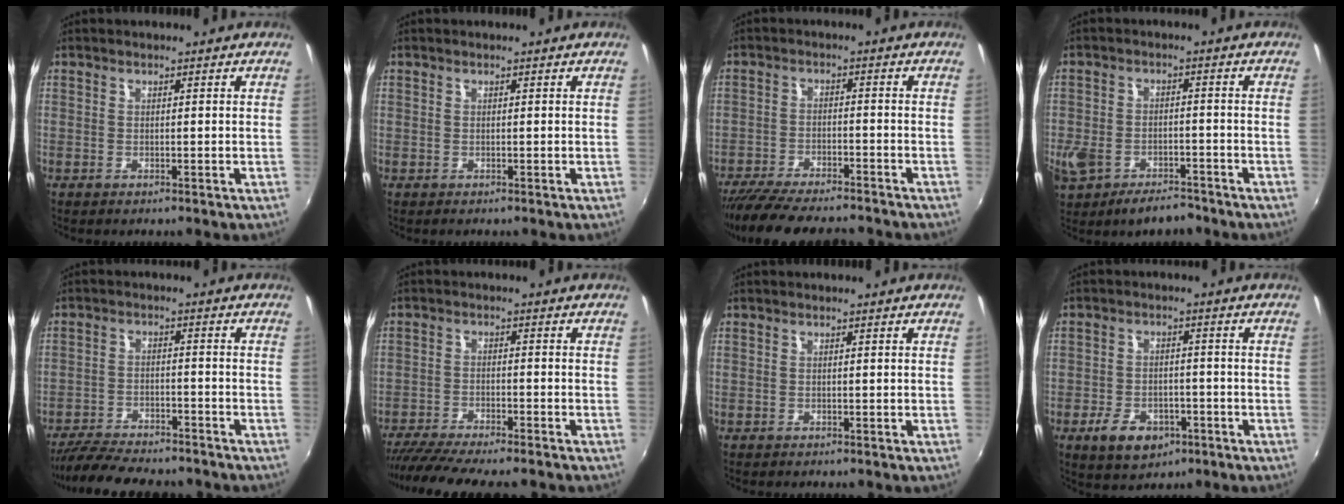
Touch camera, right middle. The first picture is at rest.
{"total": 0.0}
{"total": 14.7, "force": [-12.8, 2.7, 6.7], "torque": [-0.140, -0.027, -0.202]}
{"total": 10.5, "force": [-6.7, 6.1, 5.3], "torque": [-0.143, -0.013, -0.112]}
{"total": 14.1, "force": [-12.3, 3.4, 6.2], "torque": [-0.136, -0.022, -0.190]}
{"total": 12.3, "force": [-10.7, 0.9, 5.9], "torque": [-0.130, -0.032, -0.173]}
{"total": 0.0}
{"total": 8.6, "force": [-4.7, 5.4, 4.8], "torque": [-0.118, -0.004, -0.069]}